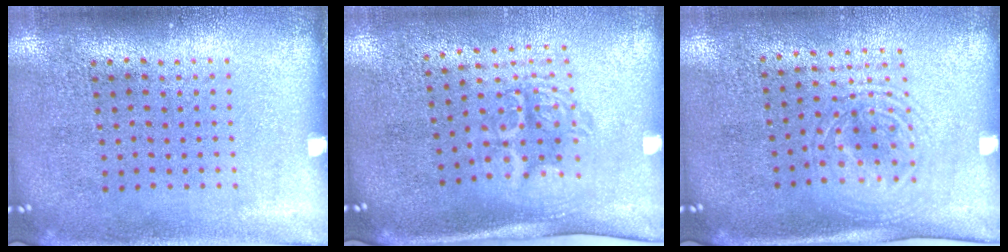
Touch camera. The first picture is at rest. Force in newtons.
{"total": 1.7, "press": 1.3, "slide": 1.2}
{"total": 1.6, "press": 1.3, "slide": 0.9}